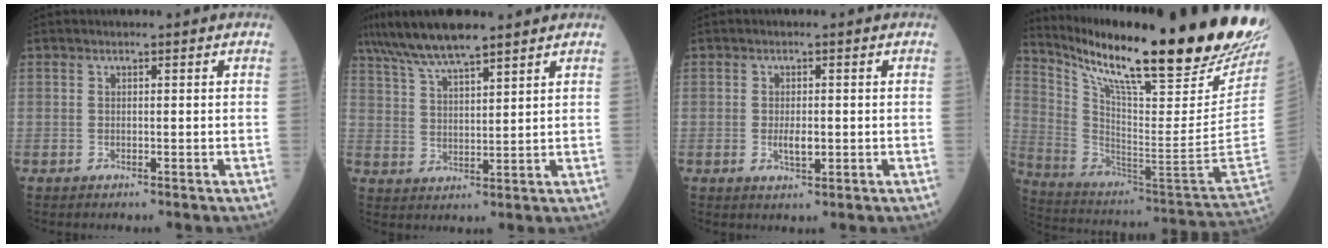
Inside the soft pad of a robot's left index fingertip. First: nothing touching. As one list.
[{"total": 9.1, "force": [7.4, 0.9, 5.2], "torque": [-0.105, 0.024, 0.139]}, {"total": 2.6, "force": [-0.3, 1.0, 2.4], "torque": [-0.050, -0.002, -0.002]}, {"total": 32.0, "force": [25.2, 1.4, 19.7], "torque": [-0.342, -0.085, 0.374]}]